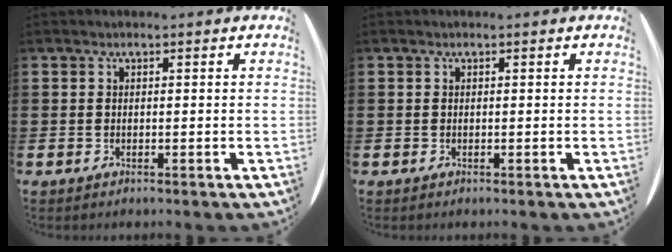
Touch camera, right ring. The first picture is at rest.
{"total": 0.0}